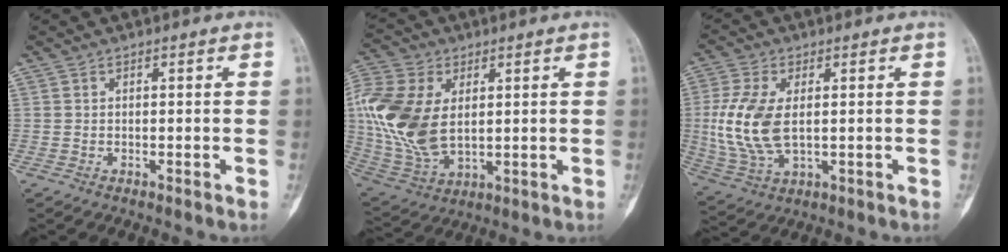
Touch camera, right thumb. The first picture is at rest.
{"total": 17.7, "force": [2.8, 11.2, 13.4], "torque": [-0.291, -0.011, 0.062]}
{"total": 12.2, "force": [0.8, 6.6, 10.2], "torque": [-0.231, -0.005, 0.022]}